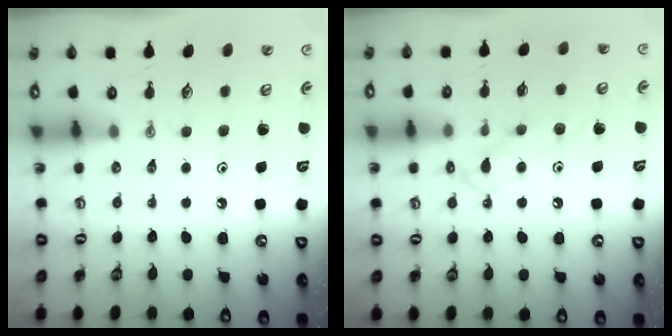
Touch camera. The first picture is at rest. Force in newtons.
{"total": 11.0, "press": 11.0, "slide": 0.5}